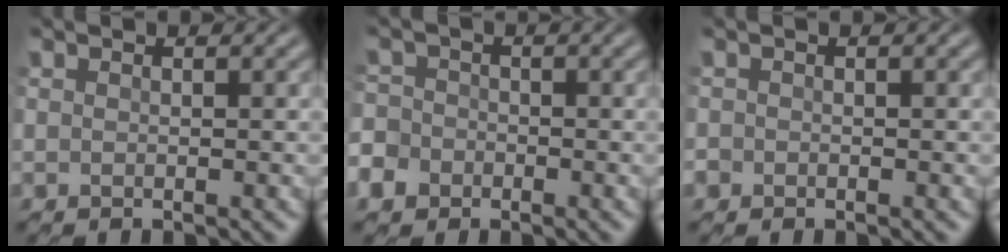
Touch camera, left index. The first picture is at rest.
{"total": 6.6, "force": [-3.7, 5.3, 1.4], "torque": [-0.041, -0.018, -0.088]}
{"total": 0.9, "force": [-0.5, 0.7, 0.1], "torque": [0.001, -0.006, -0.013]}